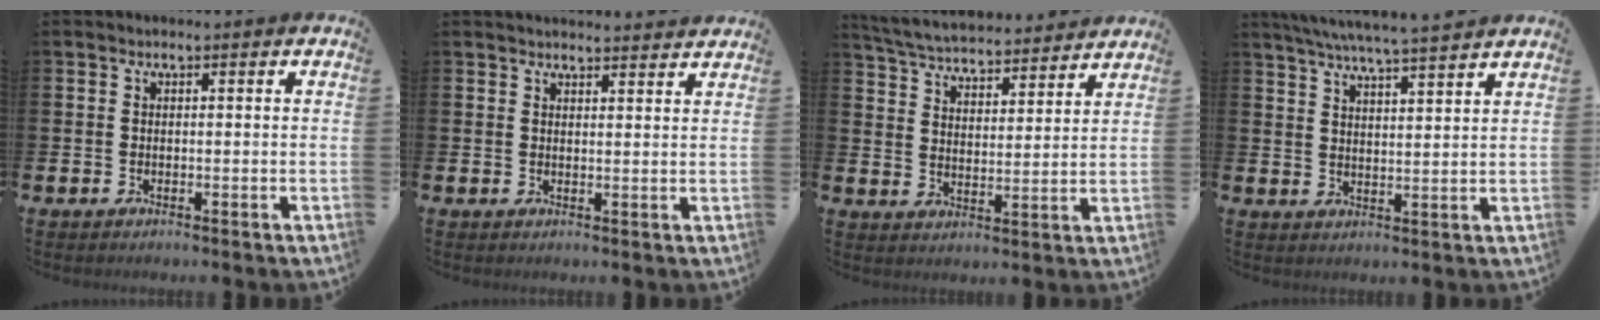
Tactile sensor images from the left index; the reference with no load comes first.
{"total": 2.4, "force": [2.4, 0.2, 0.0], "torque": [0.004, -0.016, 0.042]}
{"total": 5.5, "force": [5.4, 0.8, 0.7], "torque": [-0.041, -0.039, 0.093]}
{"total": 6.1, "force": [5.8, -0.4, 1.9], "torque": [-0.051, -0.030, 0.101]}